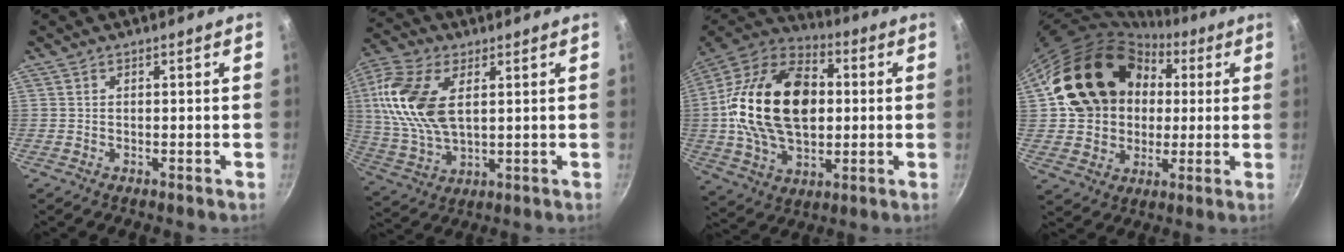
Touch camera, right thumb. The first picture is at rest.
{"total": 16.1, "force": [3.9, 8.9, 12.8], "torque": [-0.256, -0.007, 0.077]}
{"total": 26.7, "force": [1.9, 17.5, 20.1], "torque": [-0.342, 0.027, 0.028]}
{"total": 21.9, "force": [4.1, 17.9, 11.9], "torque": [-0.183, 0.041, 0.074]}